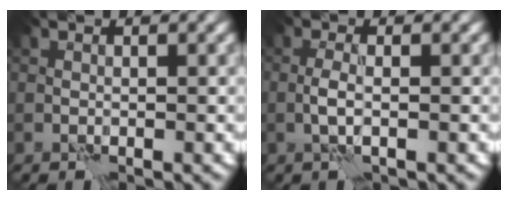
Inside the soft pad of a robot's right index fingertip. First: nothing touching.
{"total": 1.5, "force": [-0.1, 0.2, 1.5], "torque": [-0.034, 0.002, -0.007]}